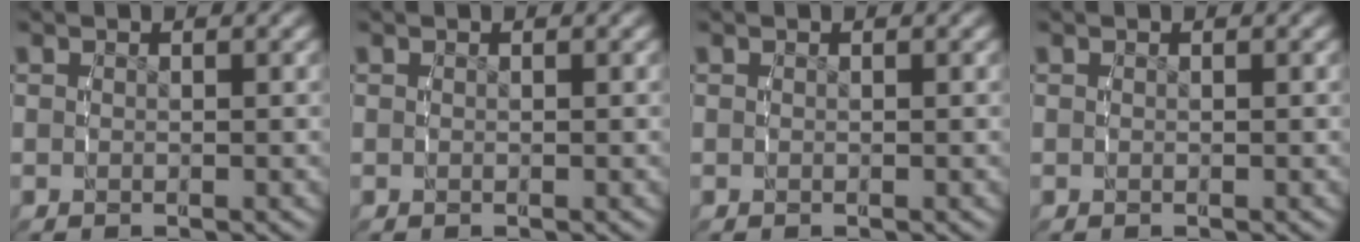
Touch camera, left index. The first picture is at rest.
{"total": 0.0}
{"total": 0.0}
{"total": 0.0}